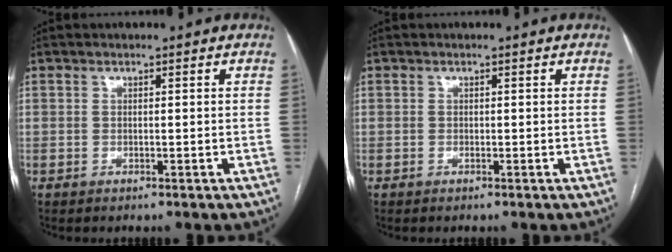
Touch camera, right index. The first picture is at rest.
{"total": 0.0}